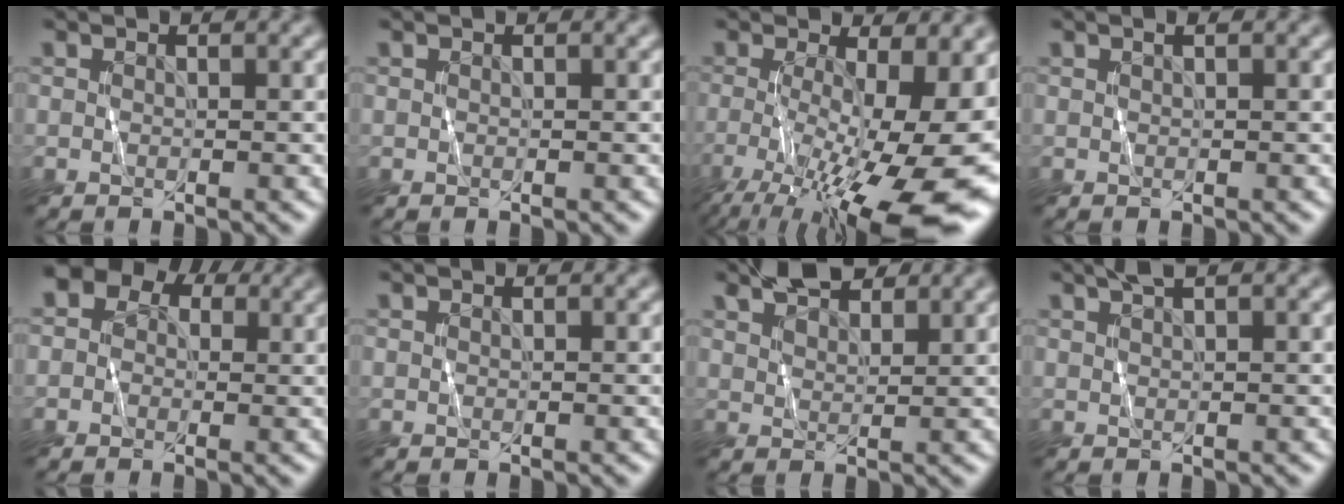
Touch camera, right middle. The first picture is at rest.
{"total": 0.0}
{"total": 15.4, "force": [-4.3, 5.3, 13.8], "torque": [-0.216, -0.032, -0.063]}
{"total": 0.5, "force": [0.3, 0.1, 0.5], "torque": [-0.009, 0.004, 0.004]}
{"total": 6.1, "force": [2.2, 5.0, 2.8], "torque": [-0.015, 0.030, -0.016]}
{"total": 0.0}
{"total": 4.2, "force": [3.6, 1.3, 1.8], "torque": [-0.033, 0.011, 0.063]}
{"total": 1.5, "force": [1.1, 0.3, 1.0], "torque": [-0.017, 0.002, 0.018]}